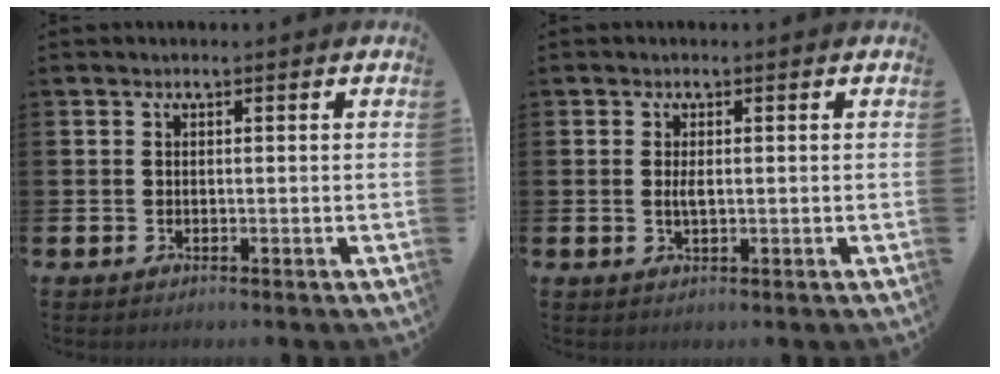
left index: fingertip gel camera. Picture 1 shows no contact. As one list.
[{"total": 1.7, "force": [0.1, 0.6, 1.5], "torque": [-0.028, 0.002, 0.000]}]